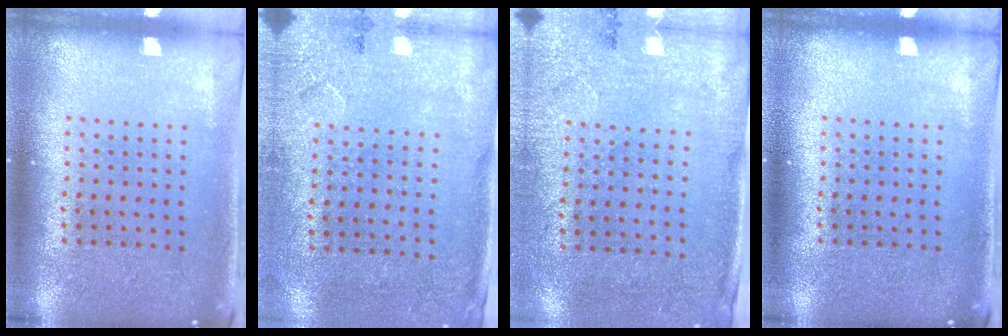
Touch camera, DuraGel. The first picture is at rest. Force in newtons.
{"total": 2.7, "press": 2.2, "slide": 1.6}
{"total": 2.7, "press": 2.2, "slide": 1.6}
{"total": 0.0}